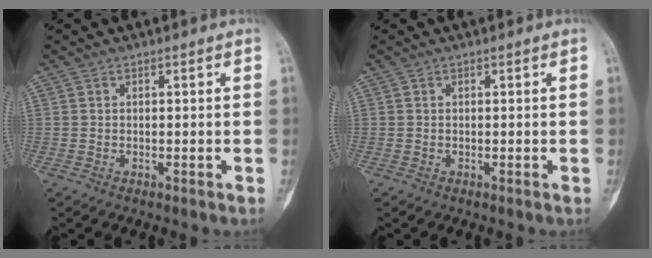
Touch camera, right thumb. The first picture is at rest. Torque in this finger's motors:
{"motor_torque": [0.04, 0.01, 0.00, -0.01, 0.00]}